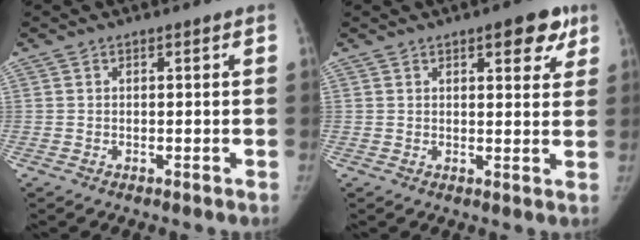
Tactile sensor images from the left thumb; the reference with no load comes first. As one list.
[{"total": 6.9, "force": [3.9, 2.9, 4.9], "torque": [-0.030, -0.012, 0.044]}]